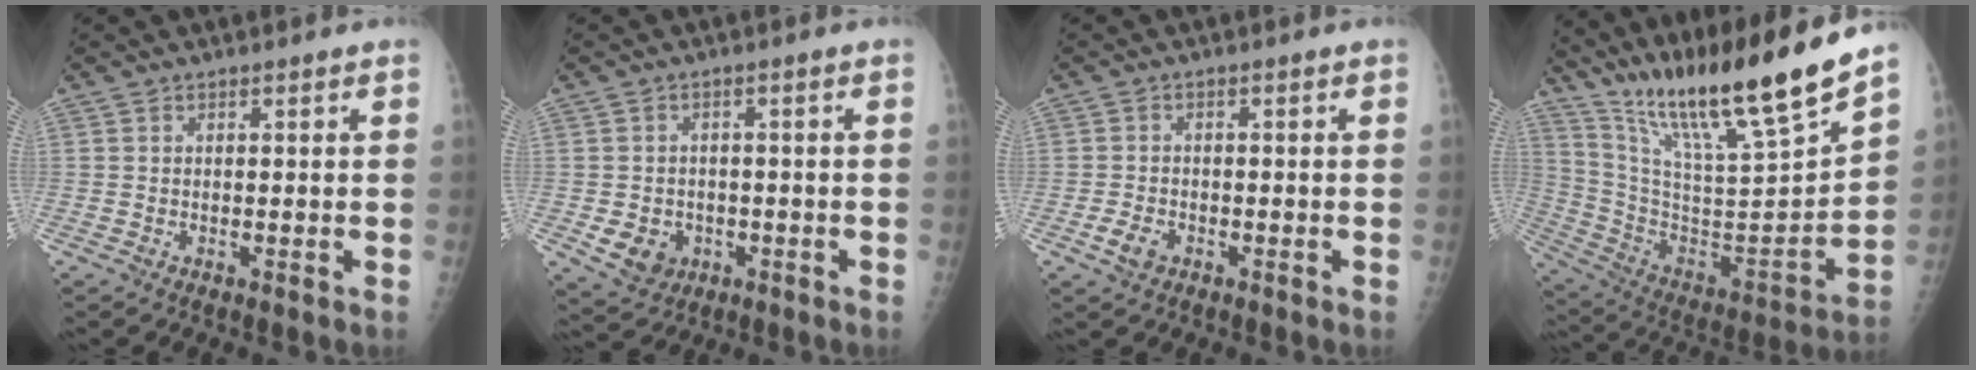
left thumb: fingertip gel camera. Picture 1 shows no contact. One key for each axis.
{"total": 5.9, "fx": -1.8, "fy": 5.0, "fz": 2.5, "tx": -0.028, "ty": 0.009, "tz": -0.016}
{"total": 3.1, "fx": -1.5, "fy": 2.1, "fz": 1.8, "tx": -0.033, "ty": 0.004, "tz": -0.026}
{"total": 25.8, "fx": 20.8, "fy": 1.9, "fz": 15.1, "tx": -0.239, "ty": -0.112, "tz": 0.358}